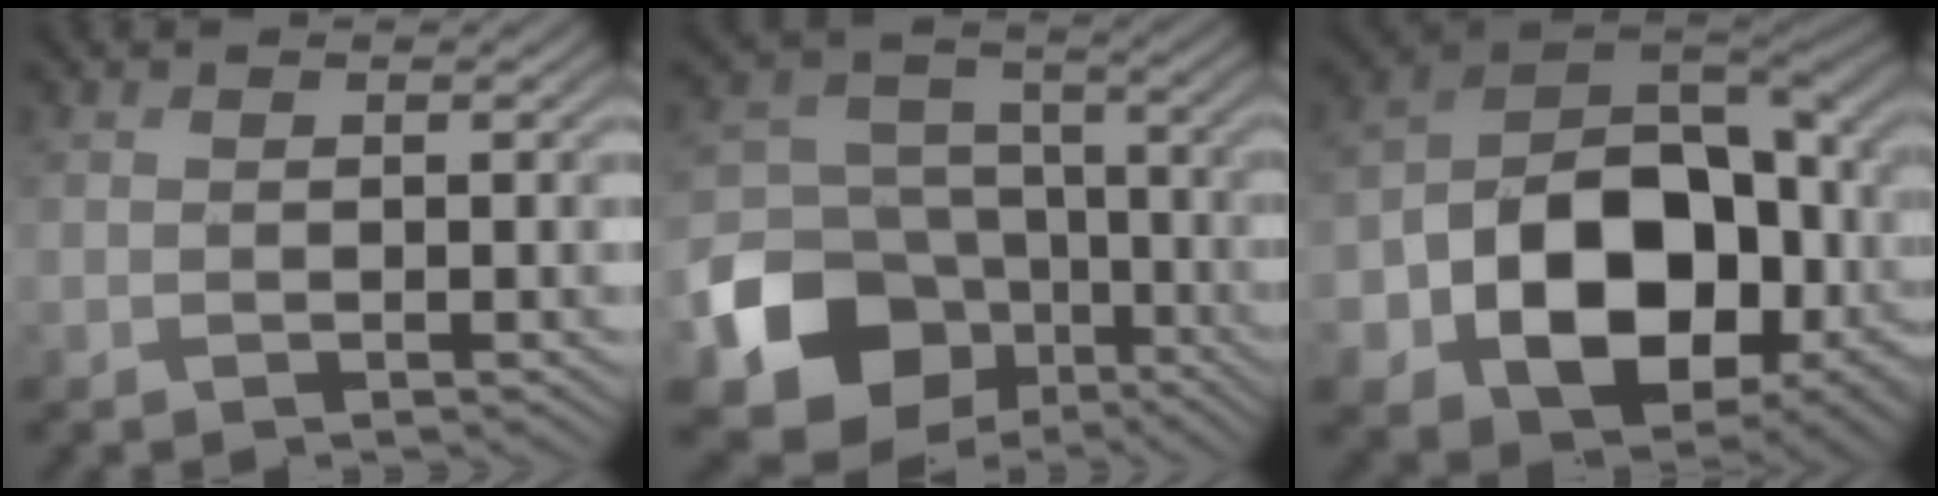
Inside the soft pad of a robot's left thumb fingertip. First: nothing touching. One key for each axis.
{"total": 12.6, "fx": -5.4, "fy": 10.1, "fz": 5.4, "tx": -0.137, "ty": -0.023, "tz": -0.099}
{"total": 16.9, "fx": -3.5, "fy": 12.0, "fz": 11.5, "tx": -0.202, "ty": -0.035, "tz": -0.051}